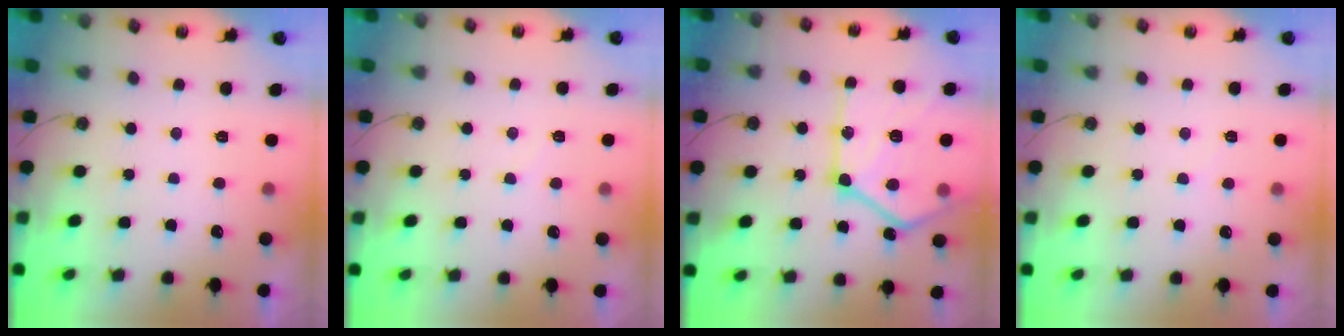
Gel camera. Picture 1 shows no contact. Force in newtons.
{"total": 5.8, "press": 5.8, "slide": 0.6}
{"total": 24.6, "press": 24.5, "slide": 2.8}
{"total": 2.2, "press": 2.2, "slide": 0.4}